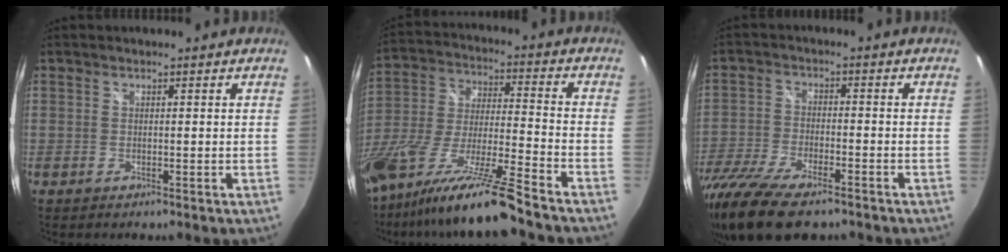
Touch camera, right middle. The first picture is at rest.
{"total": 21.8, "force": [-16.7, 0.1, 14.0], "torque": [-0.263, -0.057, -0.303]}
{"total": 16.5, "force": [-12.2, 5.2, 9.7], "torque": [-0.222, -0.058, -0.222]}